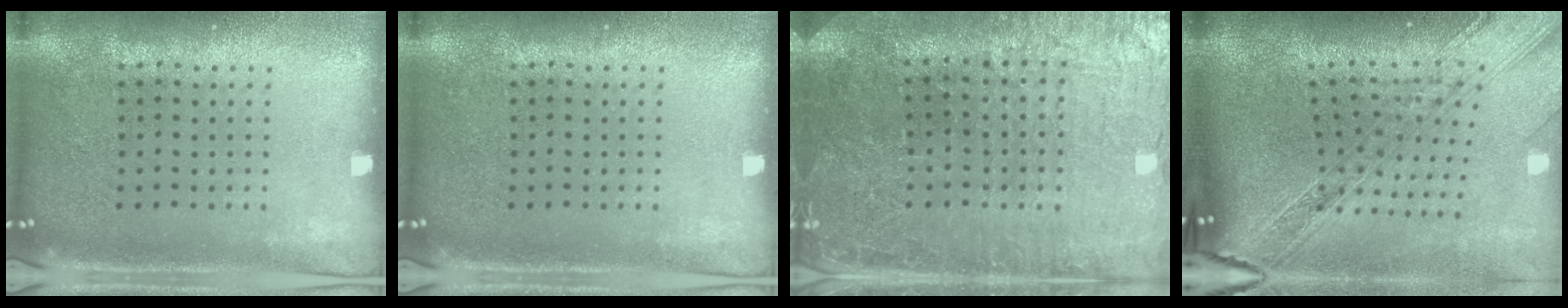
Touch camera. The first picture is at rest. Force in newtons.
{"total": 0.0}
{"total": 2.0, "press": 2.0, "slide": 0.3}
{"total": 2.8, "press": 2.3, "slide": 1.7}